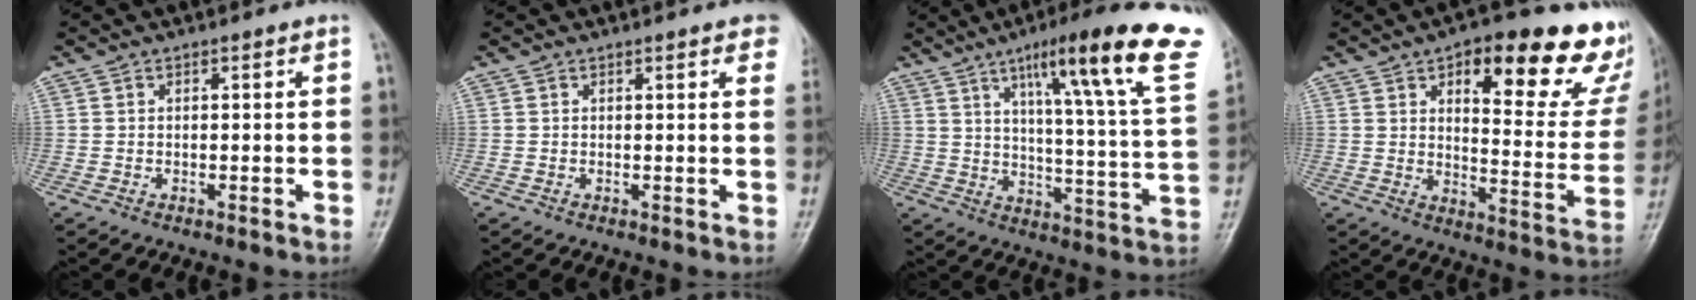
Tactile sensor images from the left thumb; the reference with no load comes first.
{"total": 5.3, "force": [3.5, 1.4, 3.7], "torque": [-0.027, -0.001, 0.029]}
{"total": 25.0, "force": [13.8, 3.0, 20.6], "torque": [-0.275, -0.043, 0.189]}
{"total": 25.6, "force": [13.4, 9.6, 19.7], "torque": [-0.201, -0.041, 0.178]}